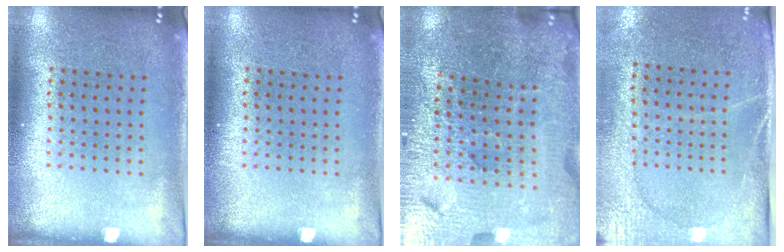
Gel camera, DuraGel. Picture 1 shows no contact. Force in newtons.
{"total": 0.0}
{"total": 4.8, "press": 4.6, "slide": 1.3}
{"total": 2.9, "press": 2.5, "slide": 1.4}